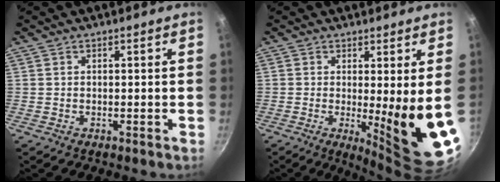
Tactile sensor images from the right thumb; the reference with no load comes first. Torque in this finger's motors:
{"motor_torque": [2.22, 2.15, 0.20, -0.02, 0.33]}